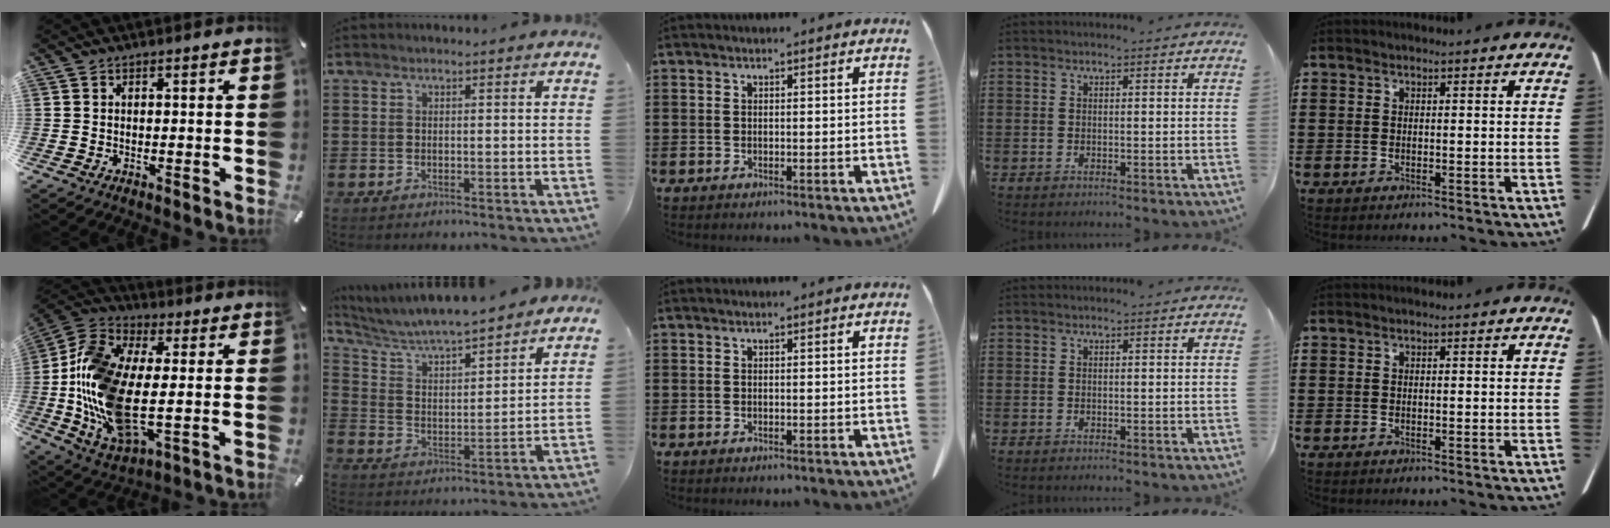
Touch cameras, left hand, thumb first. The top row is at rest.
{"thumb": {"total": 18.9, "force": [-1.8, 10.1, 15.8], "torque": [-0.358, -0.017, -0.029]}, "index": {"total": 5.3, "force": [5.0, 0.5, 1.5], "torque": [-0.054, -0.033, 0.081]}}